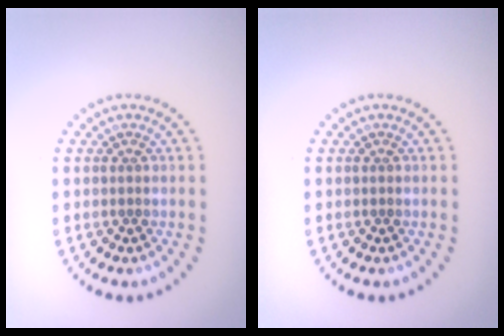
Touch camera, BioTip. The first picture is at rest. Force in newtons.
{"total": 0.0}